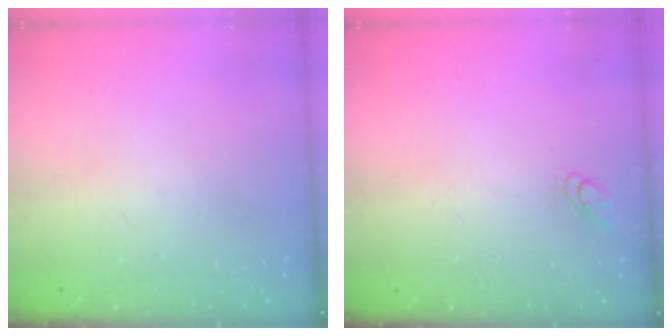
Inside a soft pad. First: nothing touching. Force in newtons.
{"total": 2.7, "press": 2.7, "slide": 0.3}